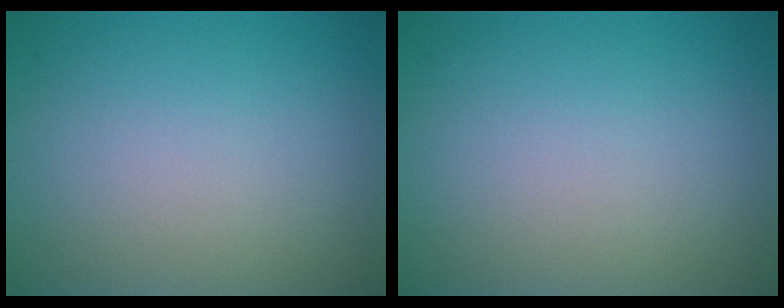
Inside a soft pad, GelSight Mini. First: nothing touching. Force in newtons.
{"total": 0.0}